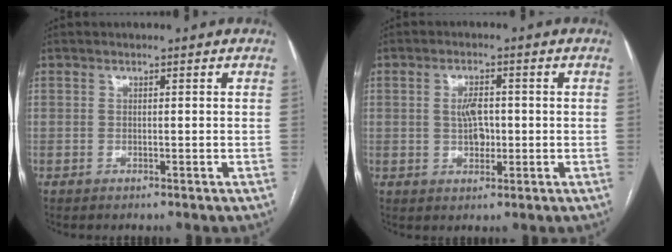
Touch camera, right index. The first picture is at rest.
{"total": 3.8, "force": [0.0, 2.0, 3.2], "torque": [-0.056, 0.006, 0.003]}